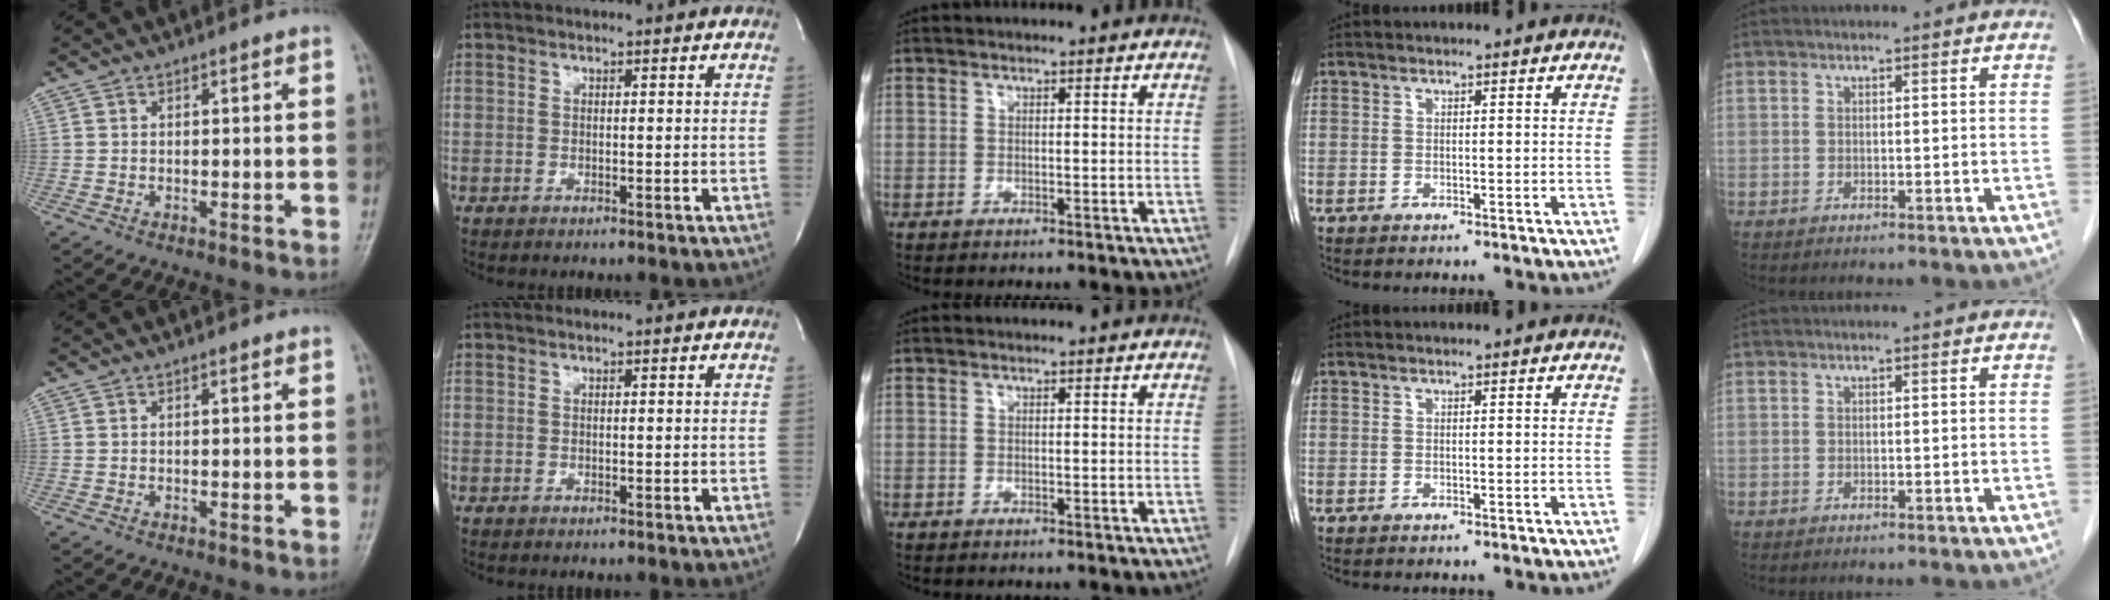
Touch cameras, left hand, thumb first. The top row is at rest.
{}